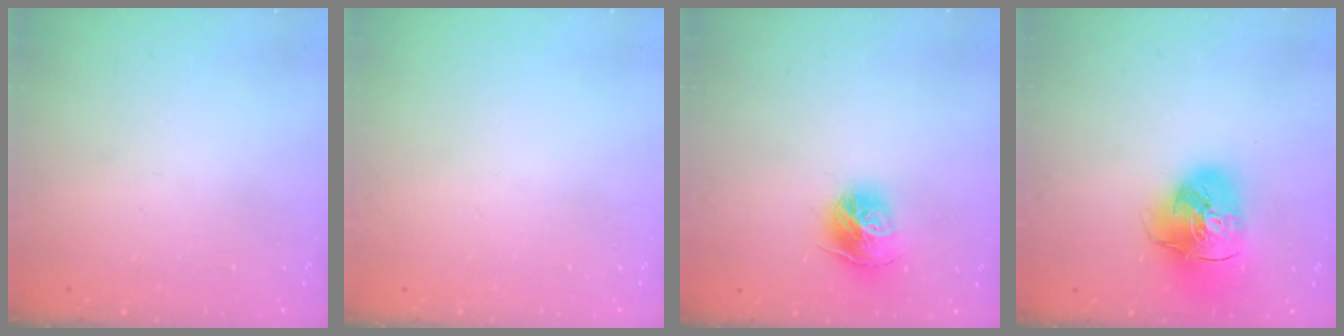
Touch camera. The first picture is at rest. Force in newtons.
{"total": 0.0}
{"total": 12.5, "press": 12.4, "slide": 1.3}
{"total": 14.9, "press": 14.8, "slide": 1.9}